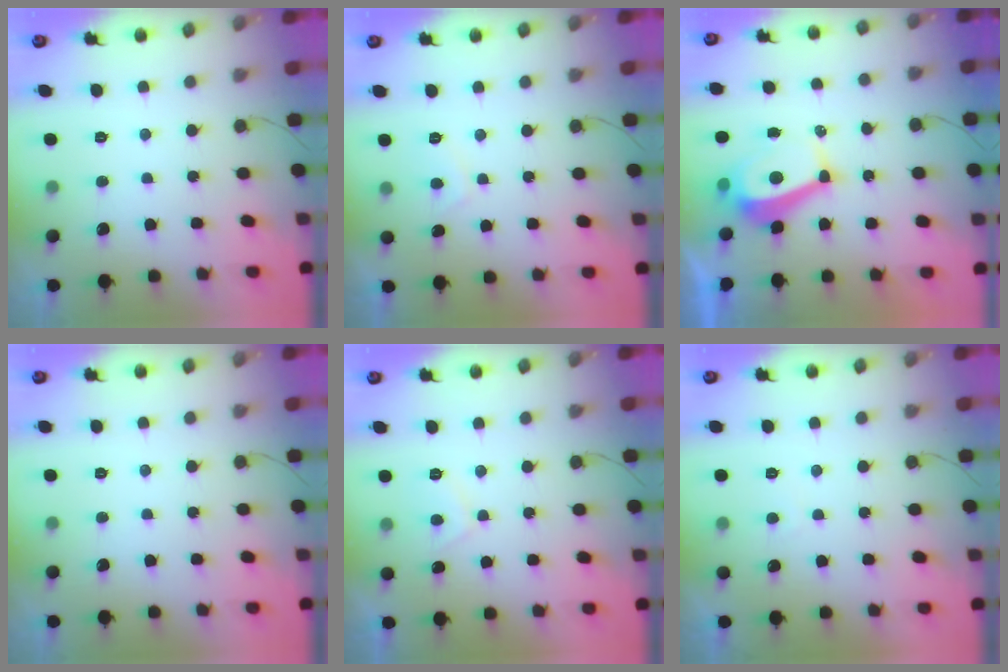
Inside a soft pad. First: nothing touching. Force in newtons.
{"total": 1.5, "press": 1.3, "slide": 0.7}
{"total": 6.8, "press": 6.7, "slide": 0.8}
{"total": 0.0}
{"total": 2.8, "press": 2.7, "slide": 0.6}
{"total": 0.6, "press": 0.3, "slide": 0.5}